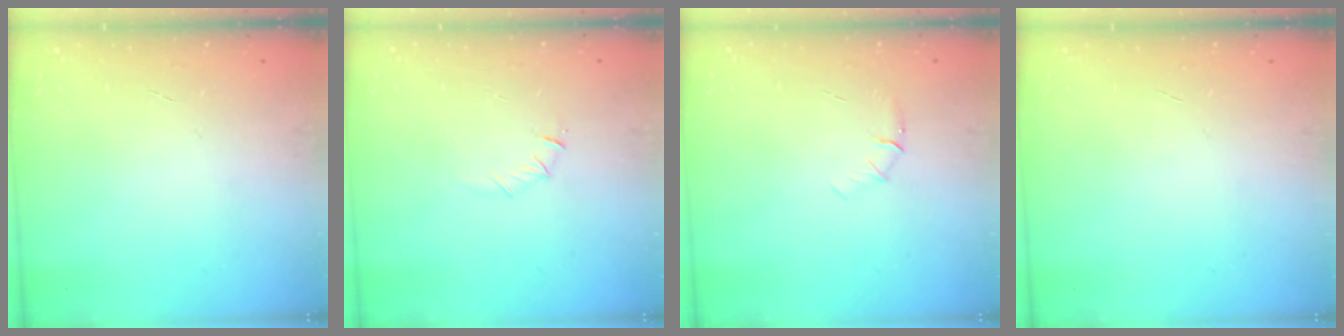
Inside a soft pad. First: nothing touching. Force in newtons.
{"total": 4.0, "press": 3.9, "slide": 1.1}
{"total": 5.2, "press": 4.9, "slide": 1.6}
{"total": 0.0}